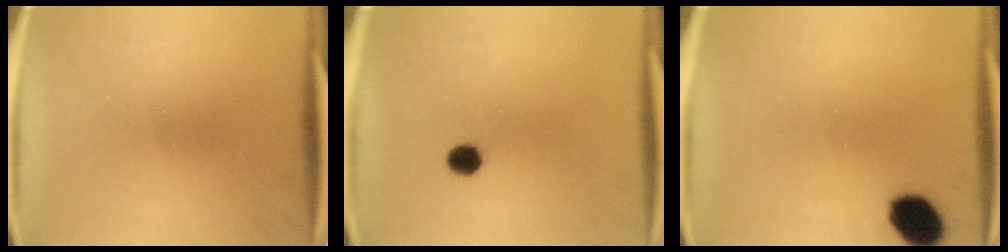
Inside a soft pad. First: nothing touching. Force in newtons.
{"total": 3.1}
{"total": 8.5}